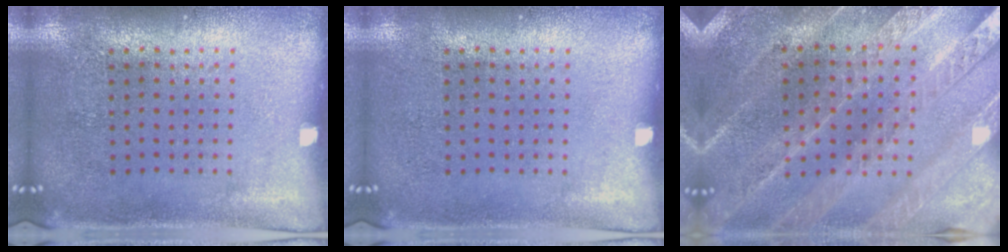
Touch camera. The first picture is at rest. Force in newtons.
{"total": 0.0}
{"total": 2.4, "press": 2.4, "slide": 0.2}